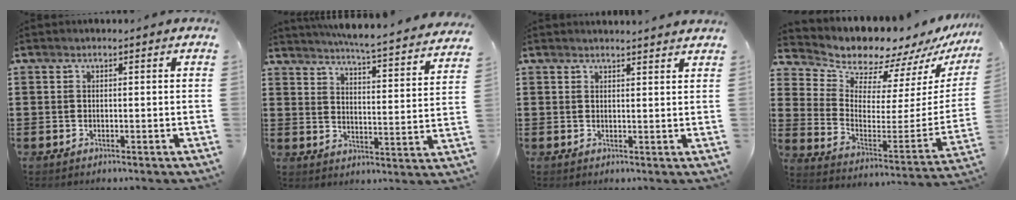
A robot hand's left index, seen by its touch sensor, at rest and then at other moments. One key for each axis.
{"total": 5.0, "fx": 4.7, "fy": -0.8, "fz": 1.4, "tx": -0.043, "ty": -0.048, "tz": 0.072}
{"total": 1.7, "fx": 1.7, "fy": -0.1, "fz": 0.1, "tx": -0.006, "ty": -0.001, "tz": 0.034}
{"total": 8.5, "fx": 8.3, "fy": 1.8, "fz": 0.2, "tx": -0.043, "ty": -0.080, "tz": 0.145}